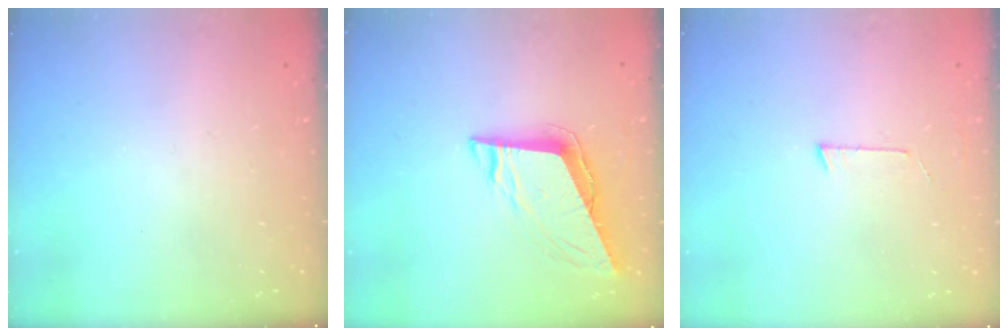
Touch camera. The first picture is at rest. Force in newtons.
{"total": 9.0, "press": 8.7, "slide": 2.5}
{"total": 2.7, "press": 2.7, "slide": 0.2}